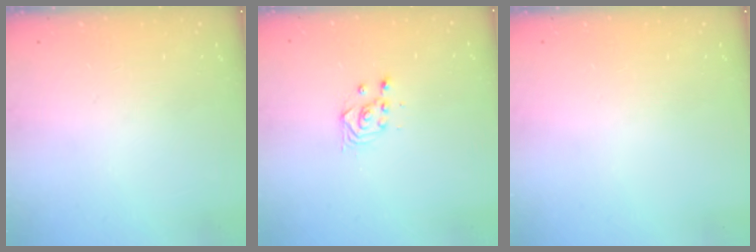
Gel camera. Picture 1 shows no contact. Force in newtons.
{"total": 3.3, "press": 3.2, "slide": 0.4}
{"total": 0.0}